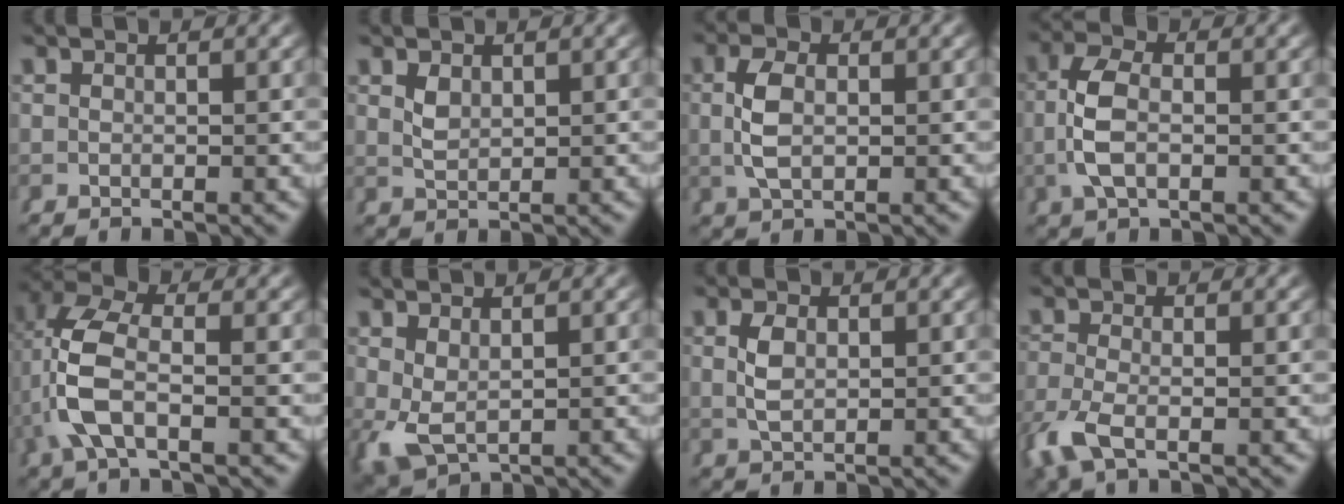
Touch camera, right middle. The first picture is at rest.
{"total": 1.1, "force": [0.8, 0.2, 0.7], "torque": [-0.013, 0.001, 0.023]}
{"total": 2.5, "force": [0.2, 1.1, 2.3], "torque": [-0.056, 0.004, 0.010]}
{"total": 3.7, "force": [0.0, 1.7, 3.3], "torque": [-0.079, -0.001, 0.004]}
{"total": 5.4, "force": [0.2, 2.4, 4.8], "torque": [-0.117, -0.004, 0.007]}
{"total": 3.7, "force": [-0.7, 2.7, 2.4], "torque": [-0.064, -0.031, 0.013]}
{"total": 1.7, "force": [0.4, 0.7, 1.5], "torque": [-0.029, 0.002, 0.015]}
{"total": 2.8, "force": [-1.4, 0.9, 2.2], "torque": [-0.058, -0.008, -0.022]}